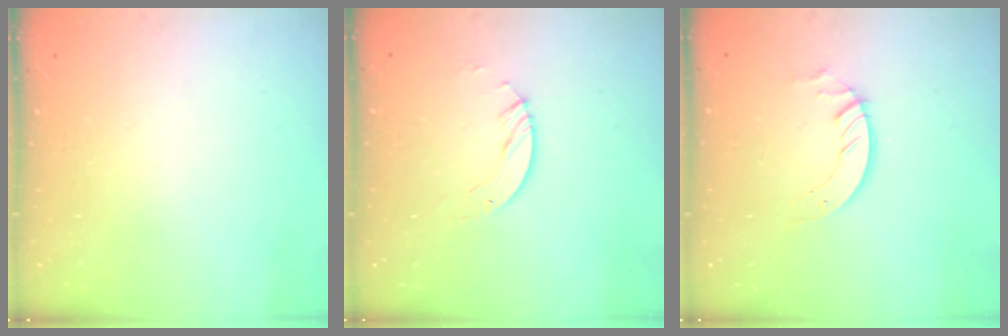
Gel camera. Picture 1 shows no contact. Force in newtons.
{"total": 3.0, "press": 3.0, "slide": 0.2}
{"total": 3.6, "press": 3.6, "slide": 0.4}